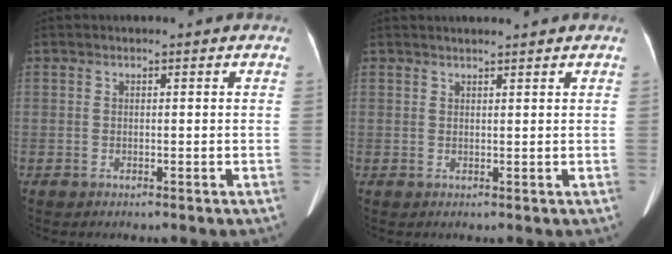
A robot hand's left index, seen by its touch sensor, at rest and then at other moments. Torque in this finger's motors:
{"motor_torque": [-0.24, 0.00, -0.26, -0.03]}